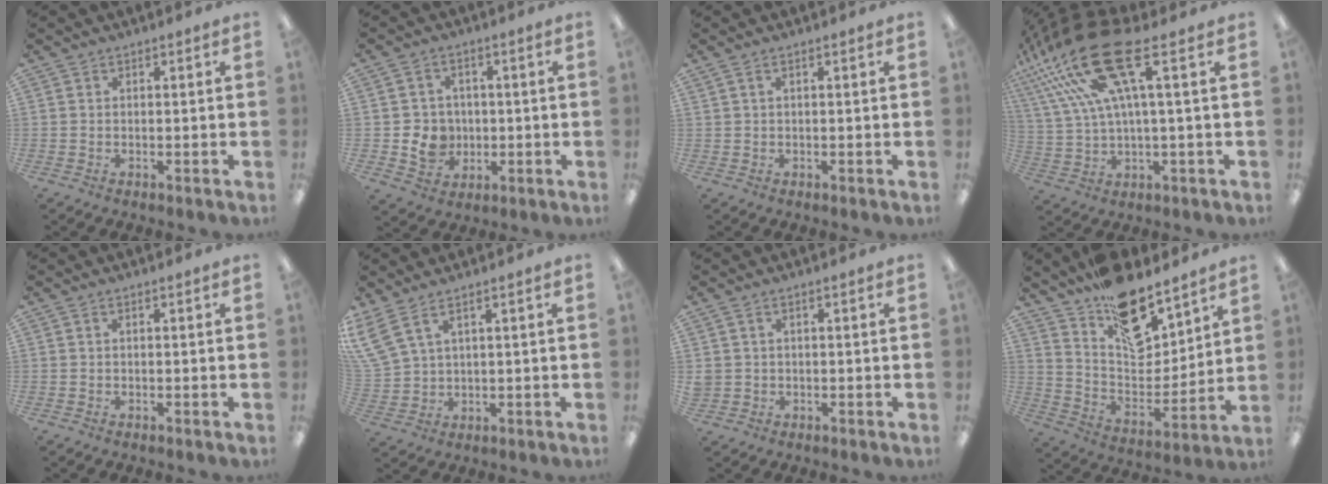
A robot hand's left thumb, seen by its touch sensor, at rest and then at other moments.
{"total": 7.1, "force": [-1.0, 6.4, 2.8], "torque": [-0.053, 0.012, -0.015]}
{"total": 1.5, "force": [0.4, 0.3, 1.4], "torque": [-0.027, 0.002, 0.007]}
{"total": 20.8, "force": [9.3, 6.0, 17.6], "torque": [-0.361, -0.031, 0.150]}
{"total": 0.0}
{"total": 6.8, "force": [4.3, 3.0, 4.3], "torque": [-0.095, -0.014, 0.083]}
{"total": 1.7, "force": [0.5, 1.3, 1.0], "torque": [-0.022, 0.005, 0.007]}
{"total": 17.5, "force": [13.1, 8.0, 8.4], "torque": [-0.135, -0.087, 0.232]}